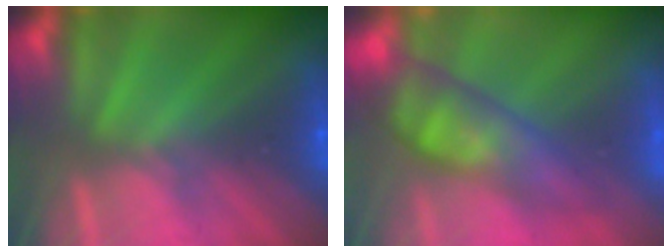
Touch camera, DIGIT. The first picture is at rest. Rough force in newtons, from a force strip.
{"total": 4.6}